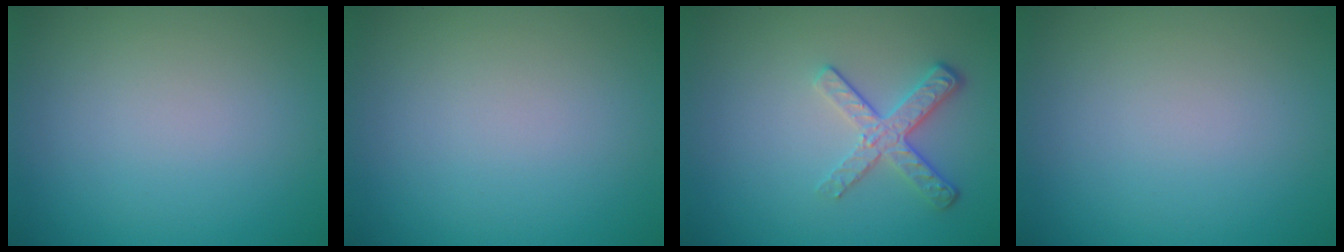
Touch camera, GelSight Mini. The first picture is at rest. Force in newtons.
{"total": 0.0}
{"total": 3.0, "press": 2.3, "slide": 1.9}
{"total": 0.0}